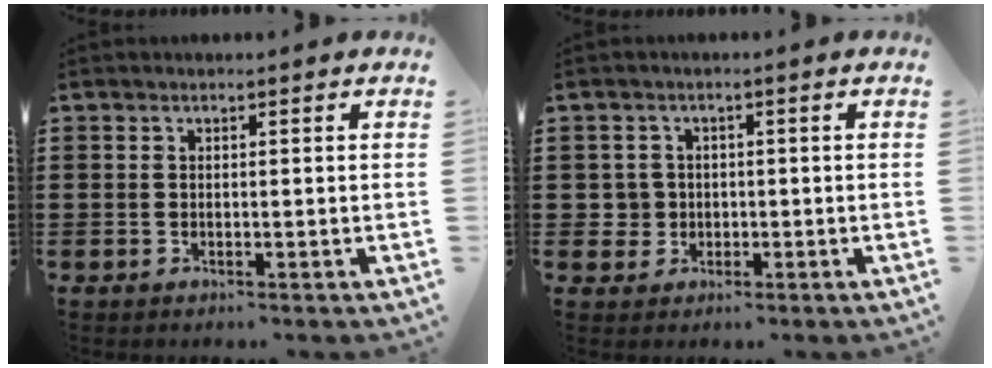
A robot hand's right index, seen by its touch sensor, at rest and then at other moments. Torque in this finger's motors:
{"motor_torque": [0.17, 0.19, -0.08, -0.06]}